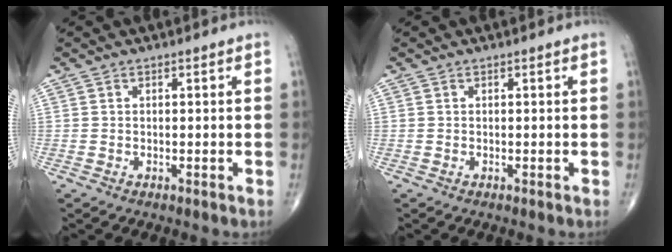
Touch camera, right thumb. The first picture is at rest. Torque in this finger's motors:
{"motor_torque": [0.07, 0.07, 0.00, 0.00, 0.00]}